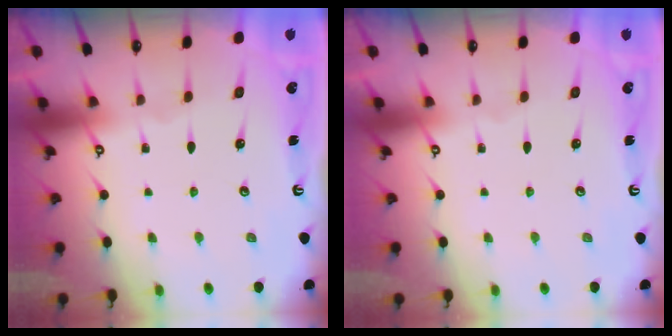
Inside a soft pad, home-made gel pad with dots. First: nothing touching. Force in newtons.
{"total": 0.0}